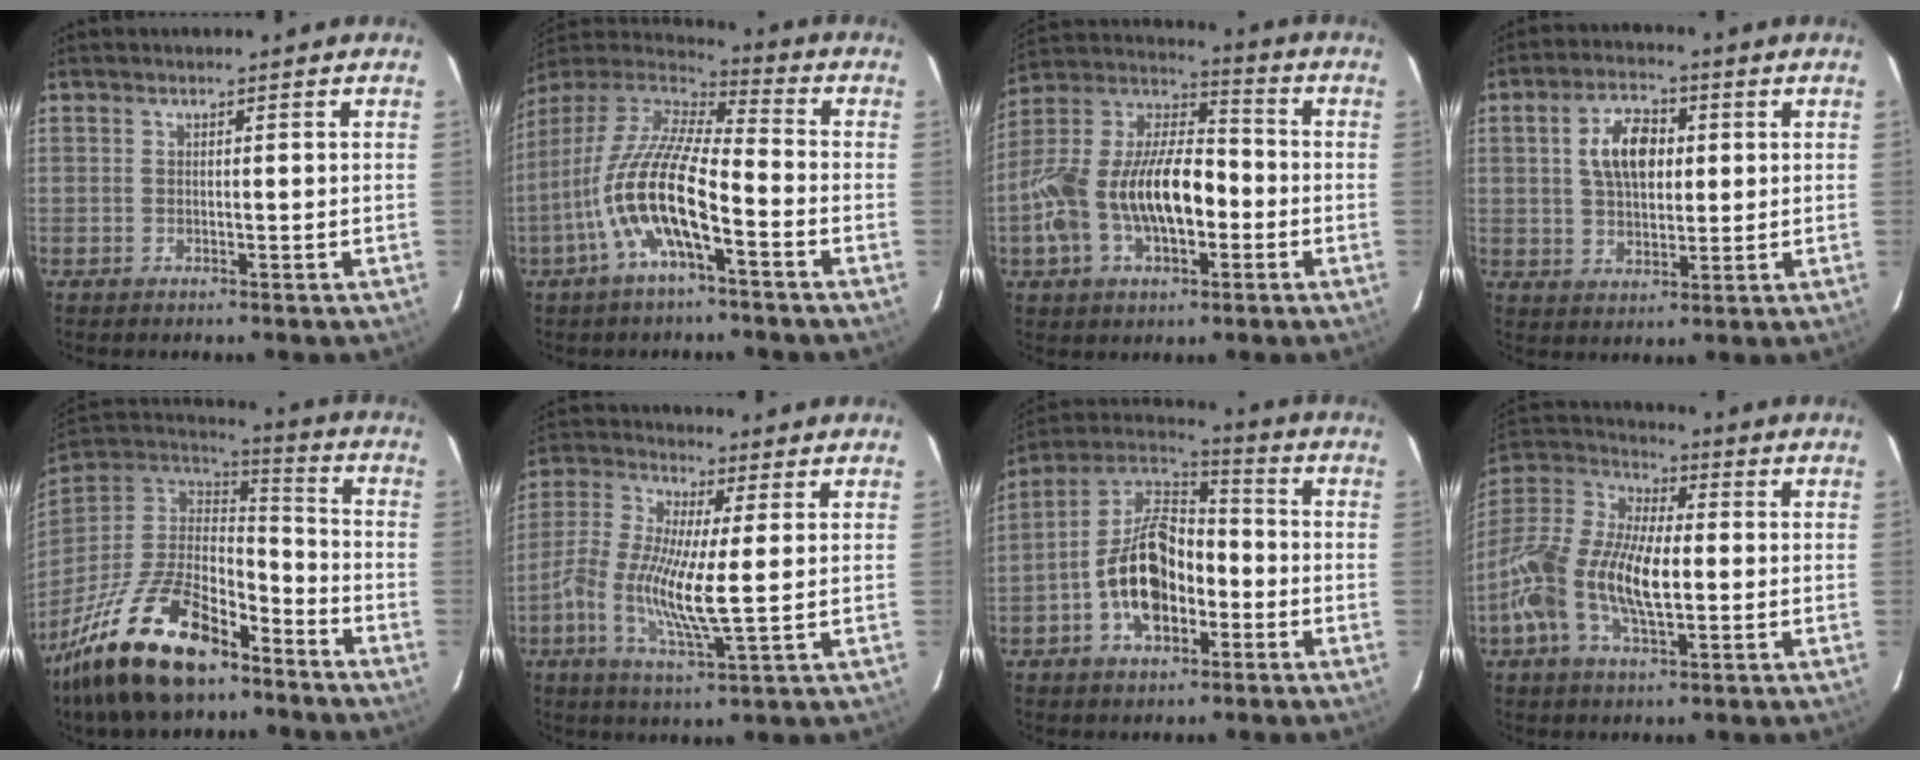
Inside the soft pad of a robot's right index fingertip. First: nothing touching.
{"total": 16.1, "force": [-6.2, 4.1, 14.2], "torque": [-0.275, -0.011, -0.125]}
{"total": 20.0, "force": [-4.8, 10.4, 16.3], "torque": [-0.330, 0.008, -0.088]}
{"total": 9.0, "force": [2.0, 5.3, 6.9], "torque": [-0.125, 0.019, 0.038]}
{"total": 26.3, "force": [-17.4, 11.6, 15.9], "torque": [-0.328, -0.018, -0.292]}
{"total": 11.5, "force": [-0.9, 2.4, 11.2], "torque": [-0.228, -0.005, -0.026]}
{"total": 14.3, "force": [-4.6, 8.2, 10.8], "torque": [-0.211, 0.021, -0.080]}
{"total": 18.6, "force": [-3.6, 8.6, 16.1], "torque": [-0.328, 0.000, -0.076]}